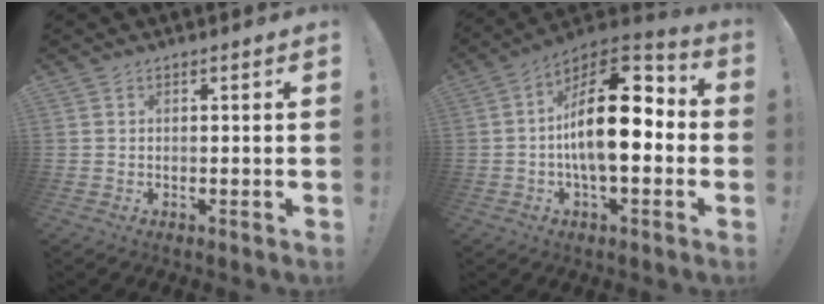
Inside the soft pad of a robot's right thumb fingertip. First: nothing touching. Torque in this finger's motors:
{"motor_torque": [2.05, 2.96, 1.95, -0.81, 0.46]}